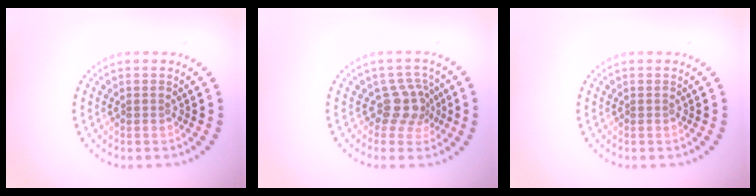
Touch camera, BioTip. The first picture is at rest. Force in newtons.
{"total": 2.8, "press": 2.1, "slide": 1.8}
{"total": 0.0}